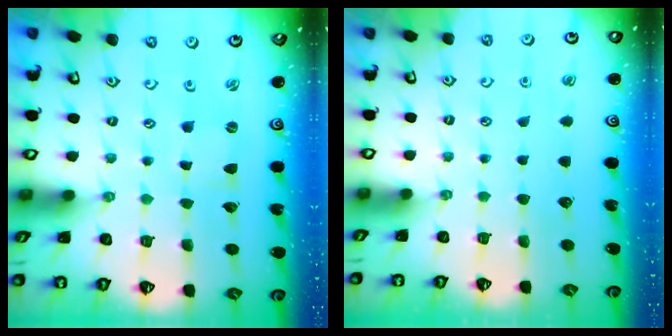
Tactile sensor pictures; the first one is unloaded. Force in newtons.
{"total": 0.0}